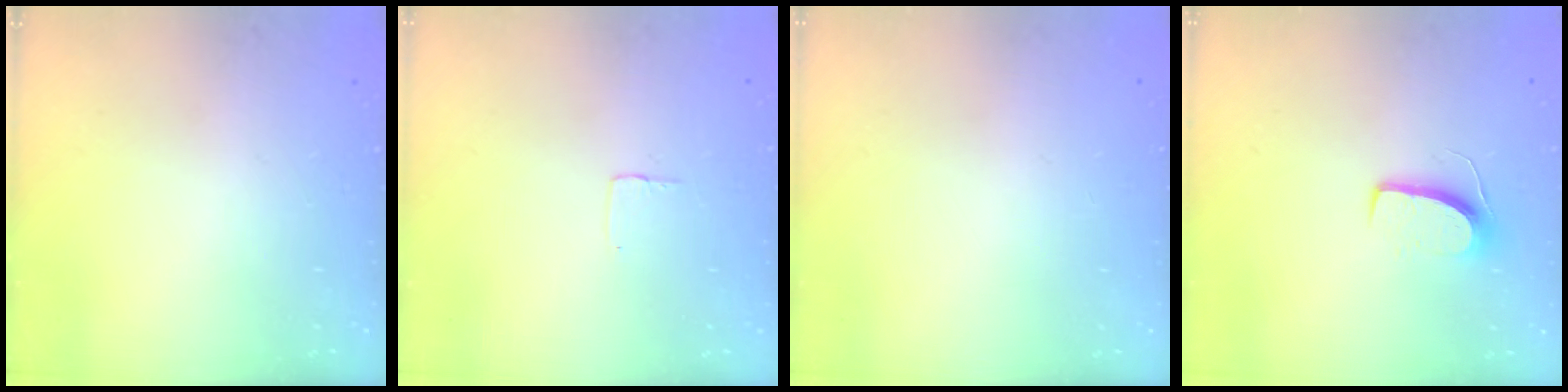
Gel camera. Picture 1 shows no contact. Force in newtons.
{"total": 2.5, "press": 2.5, "slide": 0.1}
{"total": 0.0}
{"total": 6.7, "press": 6.7, "slide": 0.5}